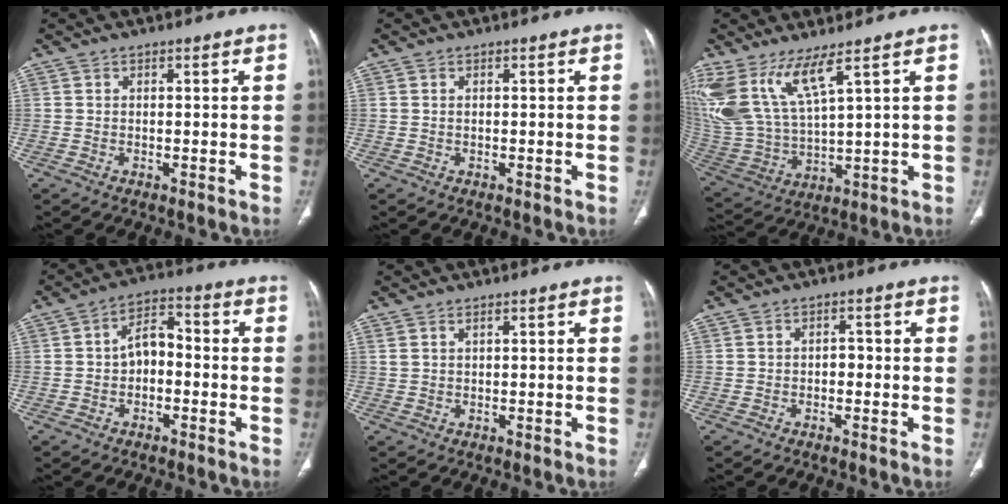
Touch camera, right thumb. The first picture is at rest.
{"total": 0.0}
{"total": 14.0, "force": [8.4, 3.8, 10.5], "torque": [-0.235, -0.040, 0.193]}
{"total": 6.6, "force": [-0.8, 4.4, 4.8], "torque": [-0.061, 0.029, -0.026]}
{"total": 1.2, "force": [0.9, 0.3, 0.8], "torque": [-0.019, 0.003, 0.024]}
{"total": 1.6, "force": [-0.4, 1.2, 1.1], "torque": [-0.006, 0.005, -0.012]}